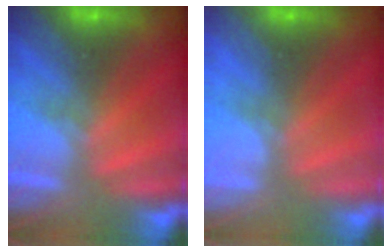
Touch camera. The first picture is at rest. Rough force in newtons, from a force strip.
{"total": 2.3}